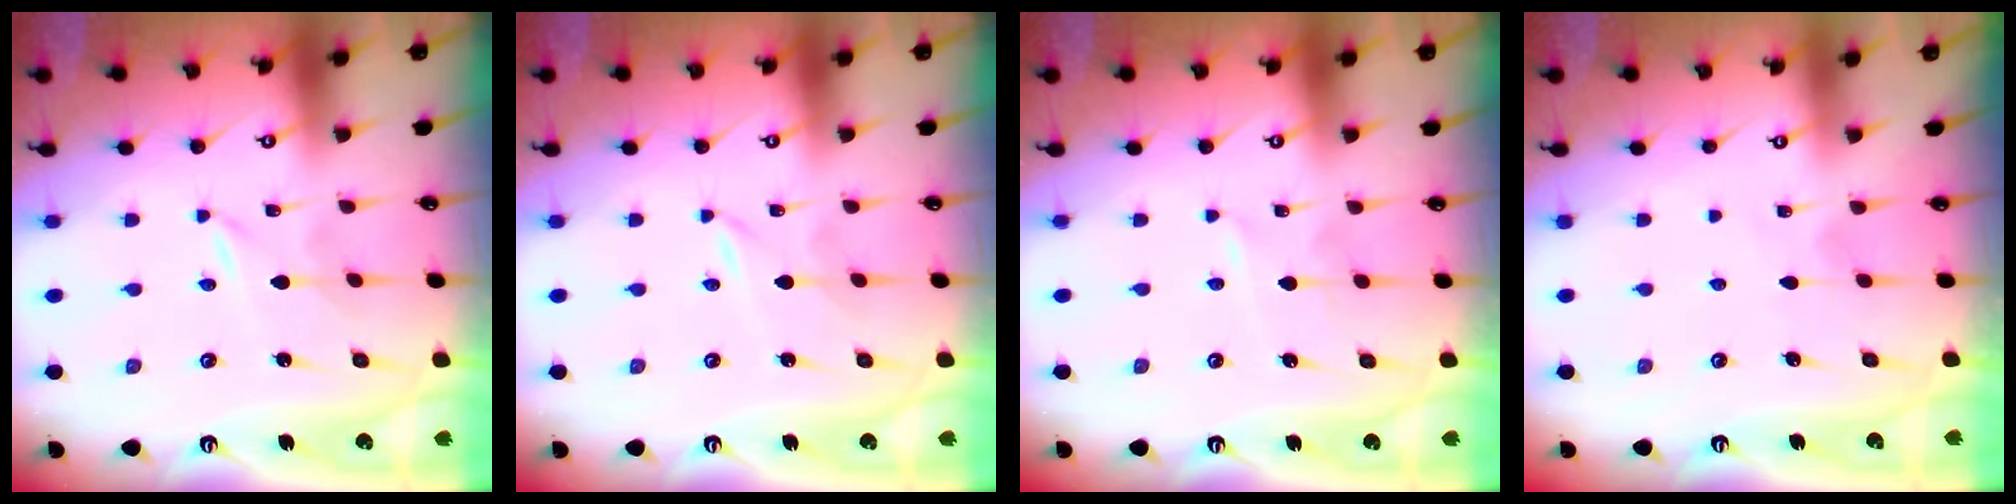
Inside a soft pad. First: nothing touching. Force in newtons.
{"total": 0.0}
{"total": 1.5, "press": 1.5, "slide": 0.2}
{"total": 3.3, "press": 3.3, "slide": 0.3}